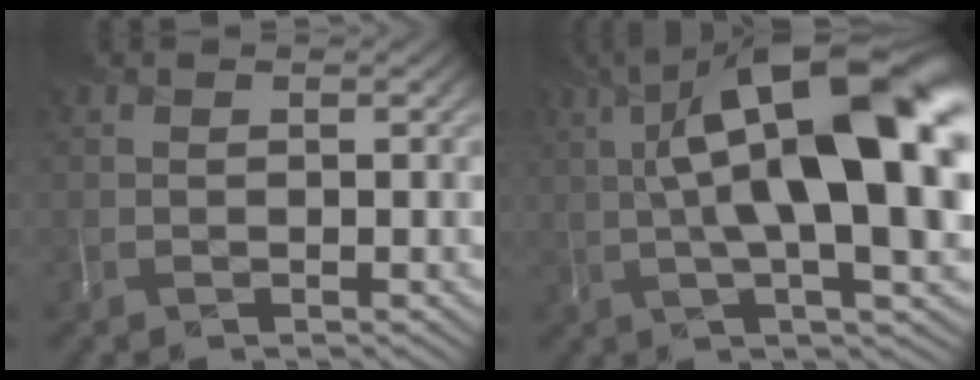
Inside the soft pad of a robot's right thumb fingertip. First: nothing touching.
{"total": 19.3, "force": [3.6, 6.2, 17.9], "torque": [-0.288, 0.038, 0.071]}